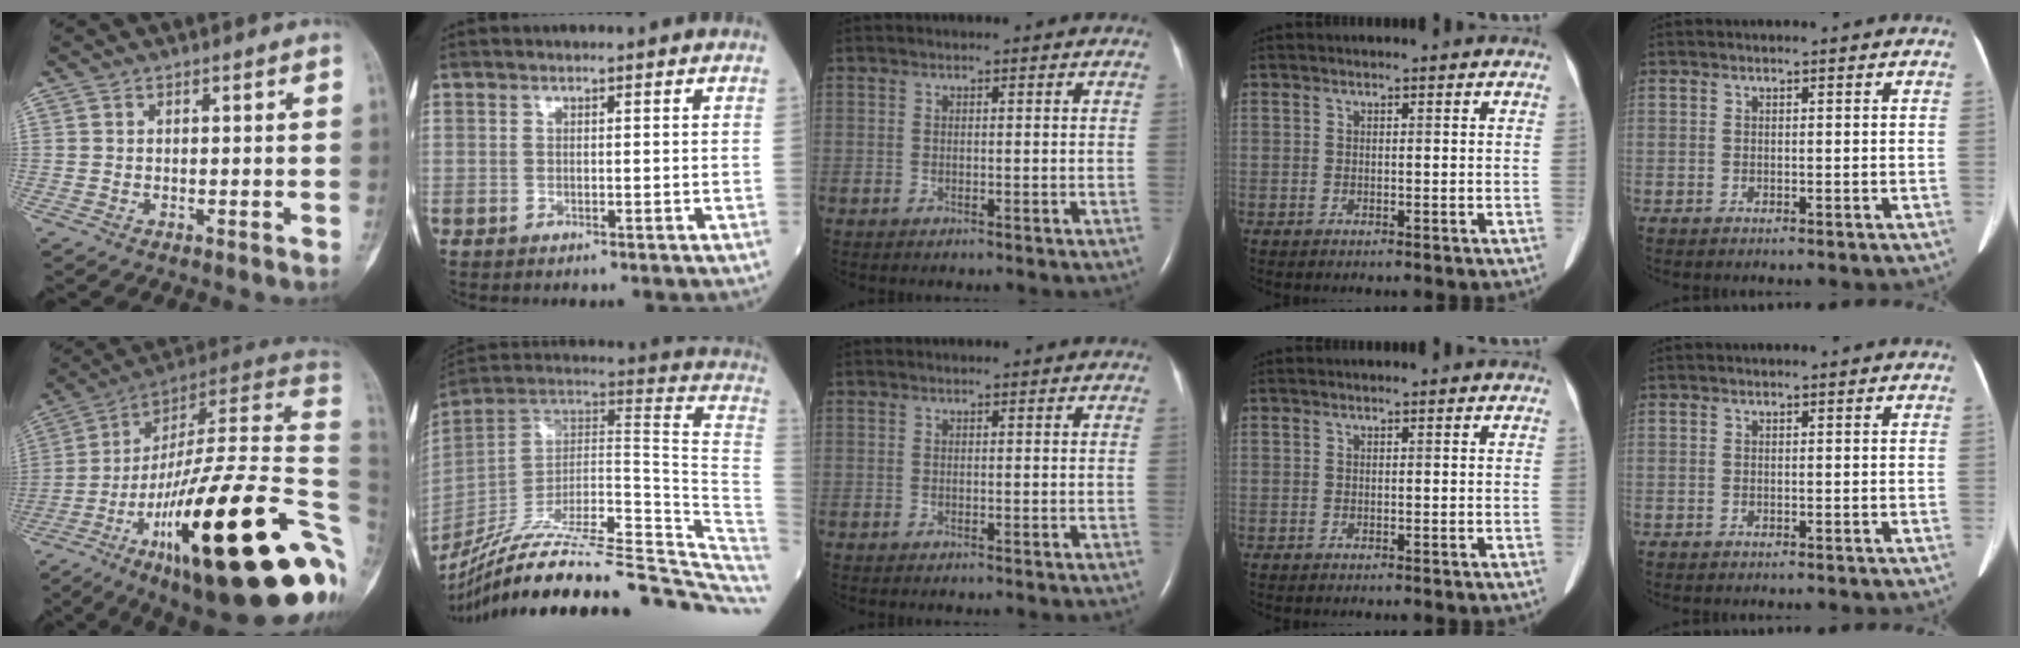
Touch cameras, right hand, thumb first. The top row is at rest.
{"thumb": {"total": 36.2, "force": [-9.2, 8.1, 34.0], "torque": [-0.437, 0.075, -0.148]}, "index": {"total": 32.8, "force": [-27.7, 3.6, 17.2], "torque": [-0.181, -0.013, -0.407]}}